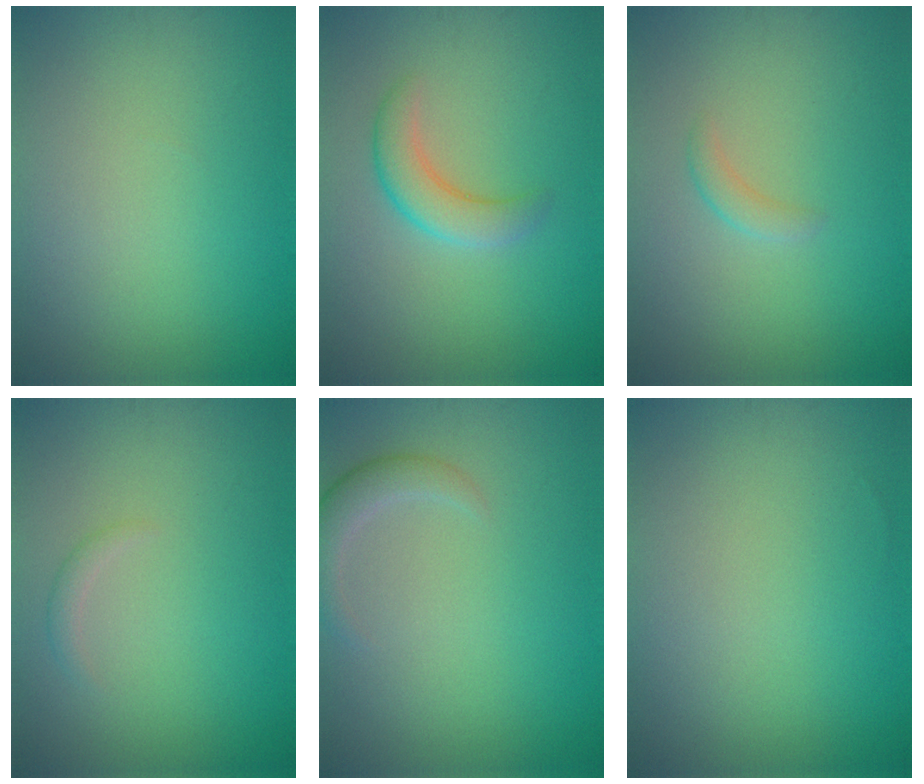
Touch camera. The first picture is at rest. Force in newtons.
{"total": 3.2, "press": 3.2, "slide": 0.2}
{"total": 1.2, "press": 1.2, "slide": 0.1}
{"total": 0.8, "press": 0.8, "slide": 0.1}
{"total": 2.2, "press": 2.2, "slide": 0.2}
{"total": 0.0}